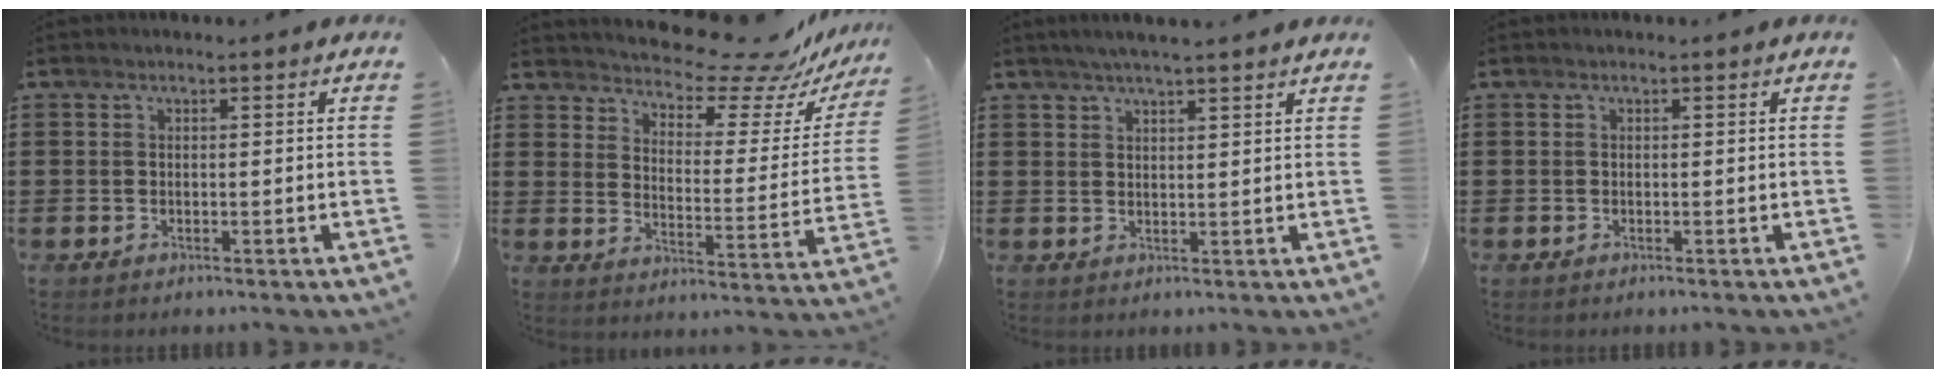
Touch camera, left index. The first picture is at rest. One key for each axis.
{"total": 9.6, "fx": 8.9, "fy": 1.7, "fz": 3.4, "tx": -0.075, "ty": -0.068, "tz": 0.149}
{"total": 2.9, "fx": 2.5, "fy": 0.1, "fz": 1.4, "tx": -0.032, "ty": 0.003, "tz": 0.046}
{"total": 0.0}